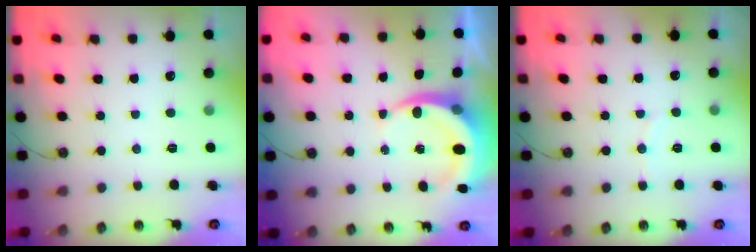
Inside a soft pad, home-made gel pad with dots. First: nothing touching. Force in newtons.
{"total": 6.6, "press": 6.5, "slide": 0.9}
{"total": 2.5, "press": 2.5, "slide": 0.3}